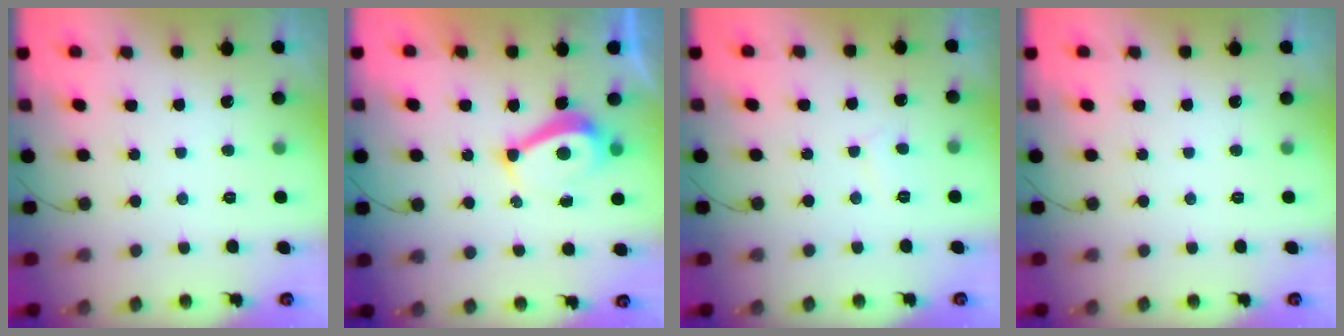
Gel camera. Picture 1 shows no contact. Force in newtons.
{"total": 7.1, "press": 7.1, "slide": 0.8}
{"total": 2.6, "press": 2.6, "slide": 0.2}
{"total": 0.0}